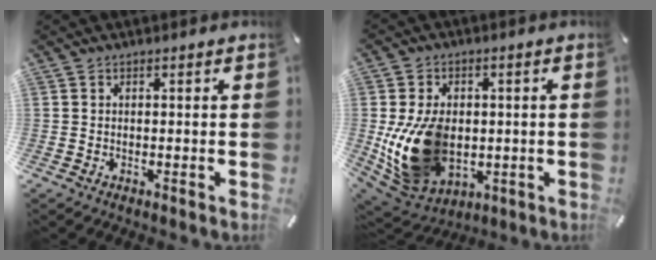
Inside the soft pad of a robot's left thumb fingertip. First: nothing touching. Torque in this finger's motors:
{"motor_torque": [2.51, 2.50, 1.39, 0.01, 0.28]}